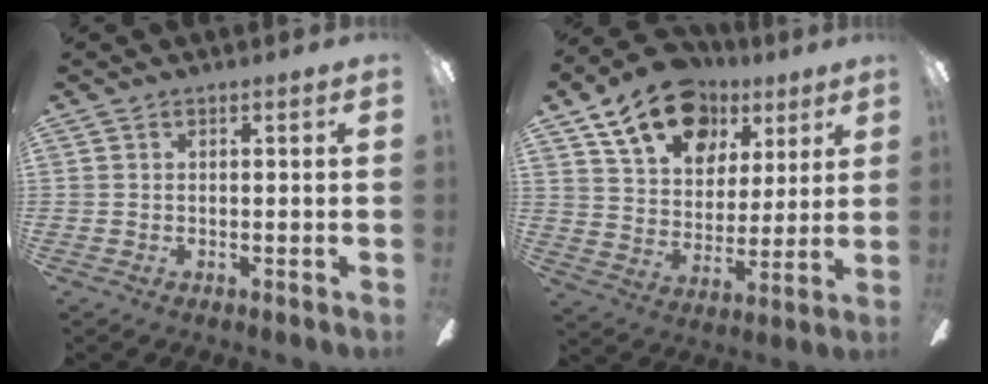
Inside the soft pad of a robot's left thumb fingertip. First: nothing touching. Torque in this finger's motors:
{"motor_torque": [0.35, 0.35, 1.36, -1.41, 0.20]}